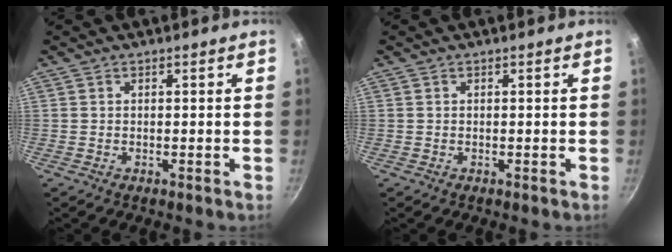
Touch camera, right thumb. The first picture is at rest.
{"total": 0.0}